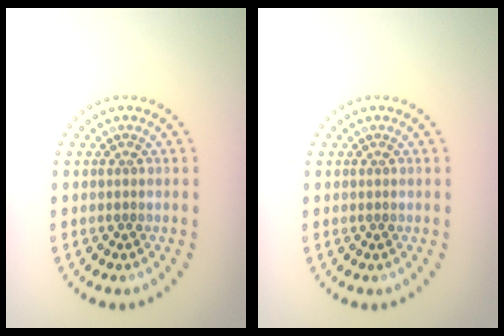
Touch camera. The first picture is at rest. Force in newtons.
{"total": 0.0}